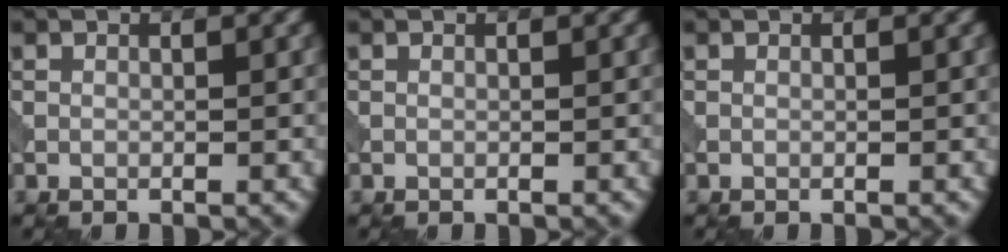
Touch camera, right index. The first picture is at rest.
{"total": 0.0}
{"total": 0.0}